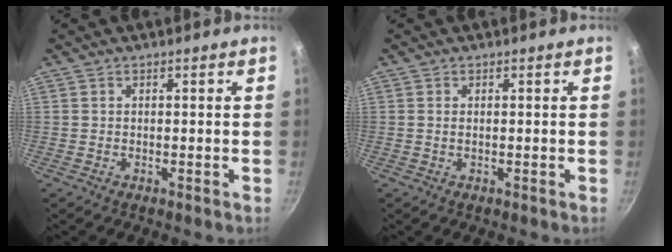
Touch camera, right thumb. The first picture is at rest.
{"total": 0.5, "force": [0.0, 0.2, 0.5], "torque": [-0.012, 0.000, 0.001]}